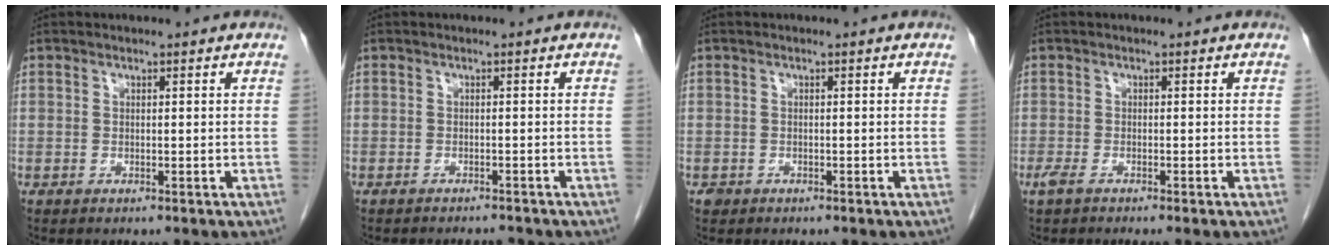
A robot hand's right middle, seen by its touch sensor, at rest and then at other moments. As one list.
[{"total": 2.3, "force": [-2.2, 0.2, 0.5], "torque": [-0.005, -0.005, -0.030]}, {"total": 0.7, "force": [-0.4, 0.6, 0.0], "torque": [-0.003, 0.003, -0.007]}, {"total": 2.5, "force": [-1.8, 0.3, 1.6], "torque": [-0.027, -0.006, -0.031]}]